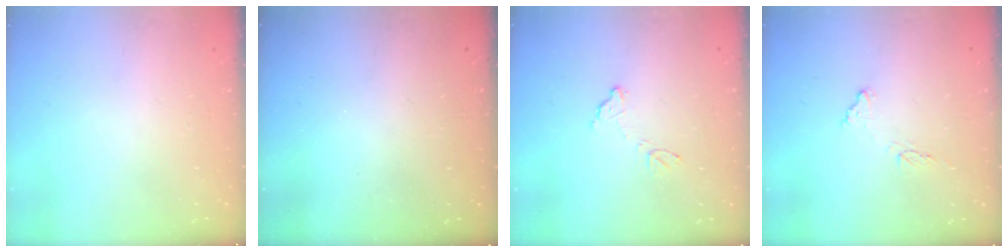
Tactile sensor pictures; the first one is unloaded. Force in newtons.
{"total": 3.2, "press": 3.2, "slide": 0.3}
{"total": 8.8, "press": 8.8, "slide": 0.5}
{"total": 9.6, "press": 9.5, "slide": 0.6}